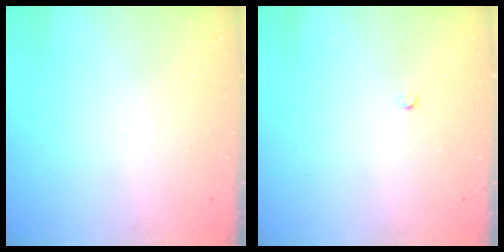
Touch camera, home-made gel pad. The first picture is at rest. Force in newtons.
{"total": 2.2, "press": 2.2, "slide": 0.3}